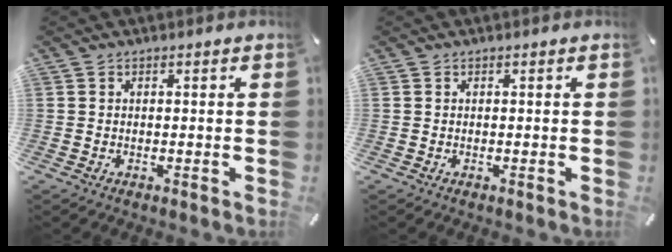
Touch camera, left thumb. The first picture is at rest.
{"total": 0.0}